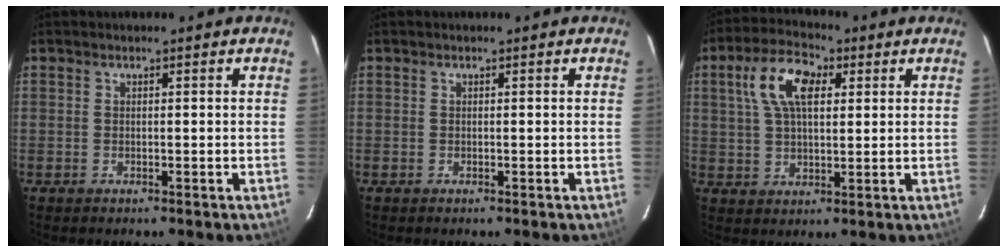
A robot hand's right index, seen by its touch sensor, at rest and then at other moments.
{"total": 0.0}
{"total": 10.2, "force": [3.4, 5.2, 8.0], "torque": [-0.157, 0.028, 0.061]}